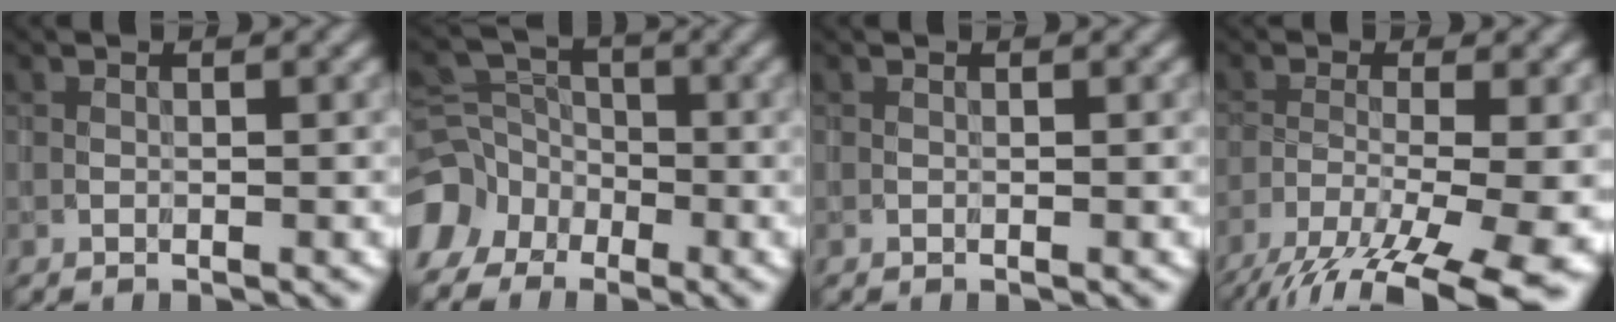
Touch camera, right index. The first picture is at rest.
{"total": 7.3, "force": [-4.3, 5.7, 1.4], "torque": [-0.014, -0.011, -0.083]}
{"total": 0.0}
{"total": 12.1, "force": [-7.9, 3.2, 8.6], "torque": [-0.162, -0.027, -0.115]}